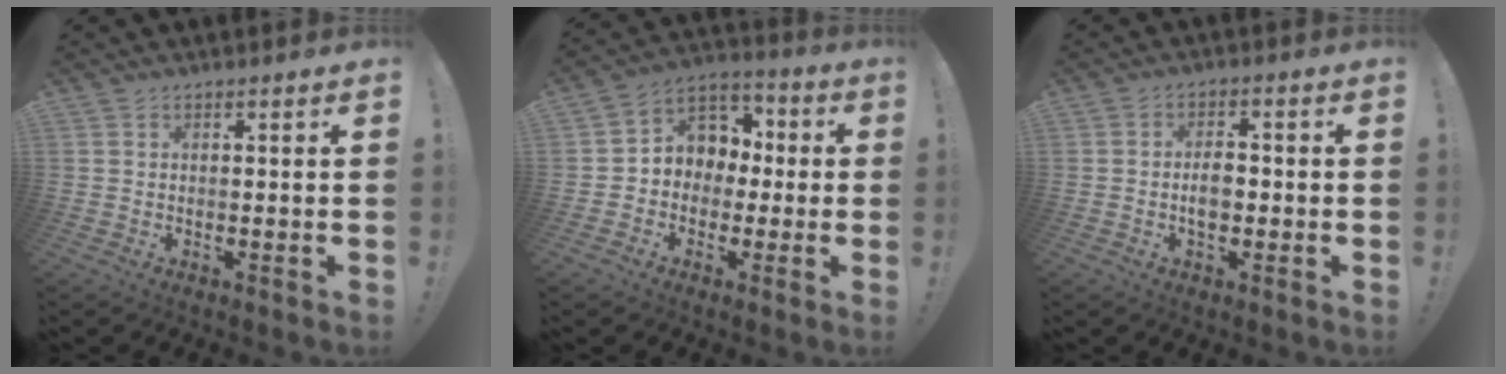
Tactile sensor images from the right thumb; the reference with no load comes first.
{"total": 8.2, "force": [-0.2, 7.8, 2.6], "torque": [-0.027, 0.001, 0.006]}
{"total": 4.8, "force": [-1.1, 2.9, 3.6], "torque": [-0.052, 0.002, -0.026]}